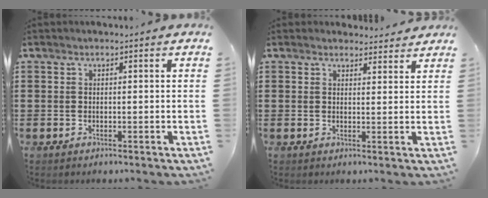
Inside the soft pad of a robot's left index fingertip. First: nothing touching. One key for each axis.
{"total": 2.4, "fx": 2.3, "fy": 0.7, "fz": 0.2, "tx": -0.003, "ty": -0.005, "tz": 0.042}